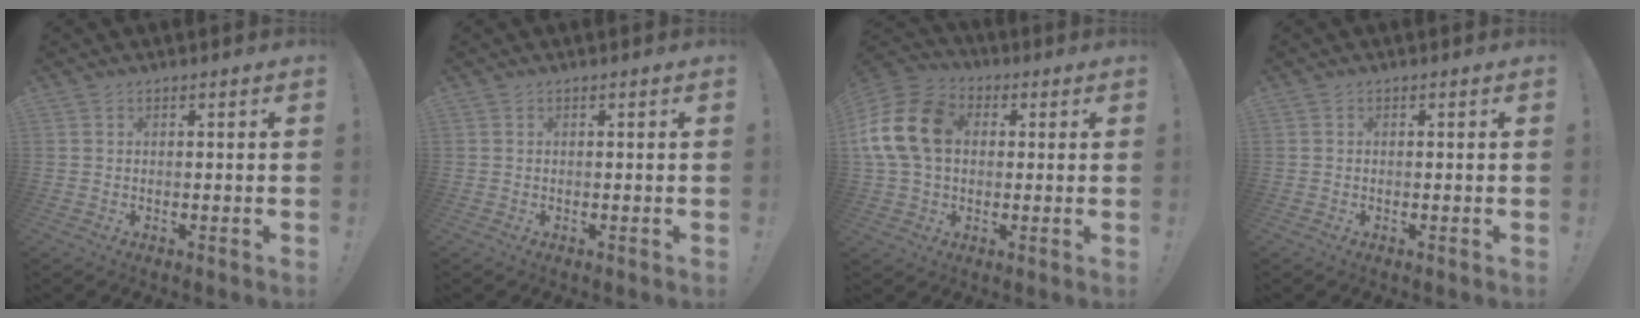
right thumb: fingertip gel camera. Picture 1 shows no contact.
{"total": 0.0}
{"total": 17.2, "force": [2.5, 12.8, 11.2], "torque": [-0.215, 0.012, 0.050]}
{"total": 0.0}